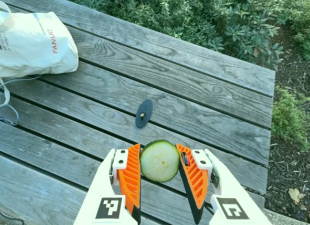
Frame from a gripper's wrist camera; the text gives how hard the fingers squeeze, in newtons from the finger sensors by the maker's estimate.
{"total": 11.3, "left": 11.4, "right": 11.2}